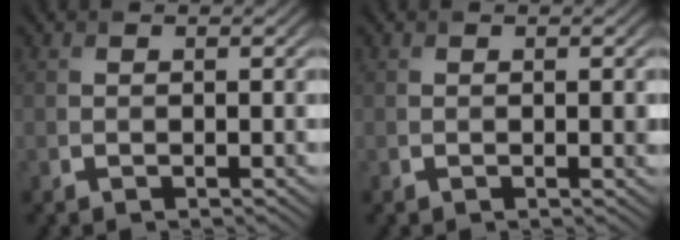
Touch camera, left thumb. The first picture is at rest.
{"total": 1.1, "force": [0.0, 0.3, 1.0], "torque": [-0.015, 0.000, 0.000]}